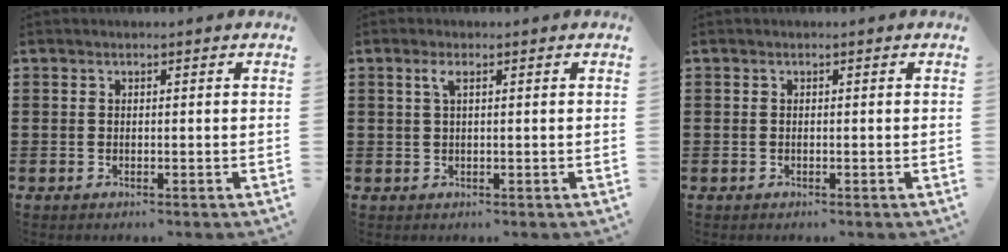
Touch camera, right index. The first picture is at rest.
{"total": 1.6, "force": [0.5, 0.4, 1.4], "torque": [-0.030, 0.004, 0.008]}
{"total": 0.0}